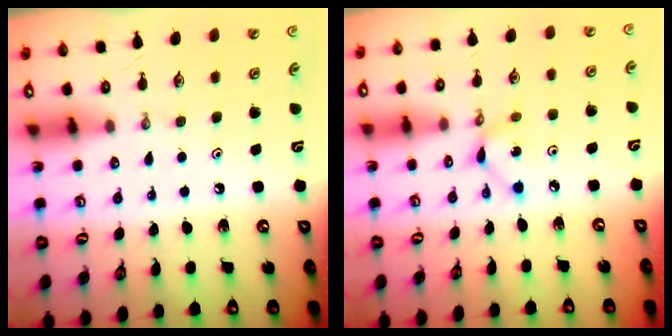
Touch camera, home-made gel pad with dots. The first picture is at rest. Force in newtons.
{"total": 3.7, "press": 3.7, "slide": 0.2}